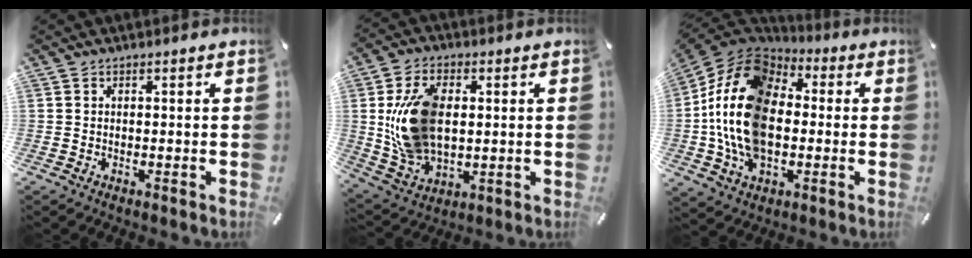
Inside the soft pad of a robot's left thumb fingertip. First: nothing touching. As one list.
[{"total": 16.1, "force": [1.9, 10.8, 11.7], "torque": [-0.264, 0.001, 0.035]}, {"total": 21.3, "force": [-2.2, 14.8, 15.1], "torque": [-0.326, 0.021, -0.044]}]